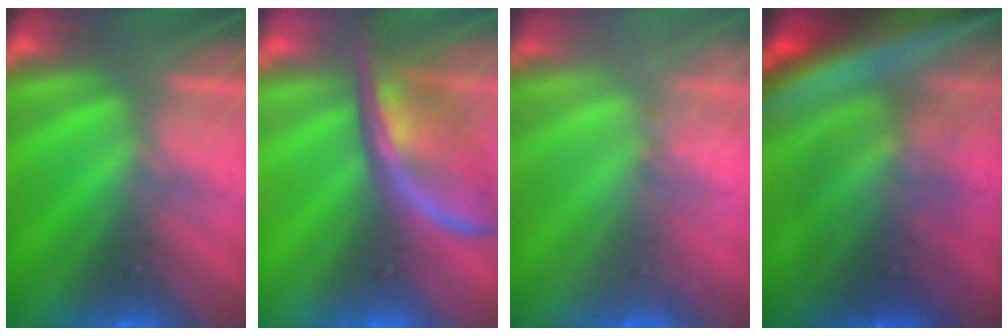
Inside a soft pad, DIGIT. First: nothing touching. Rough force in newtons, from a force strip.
{"total": 2.5}
{"total": 2.7}
{"total": 7.6}